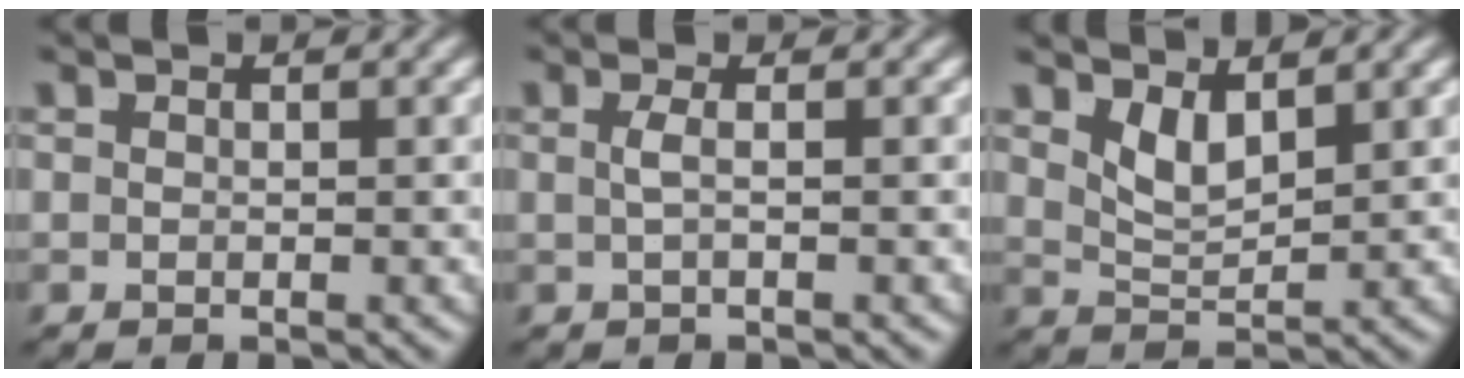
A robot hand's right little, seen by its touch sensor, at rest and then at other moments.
{"total": 1.3, "force": [-0.3, -0.9, 0.8], "torque": [-0.018, -0.004, -0.001]}
{"total": 3.0, "force": [1.6, 1.4, 2.1], "torque": [-0.037, -0.011, 0.029]}